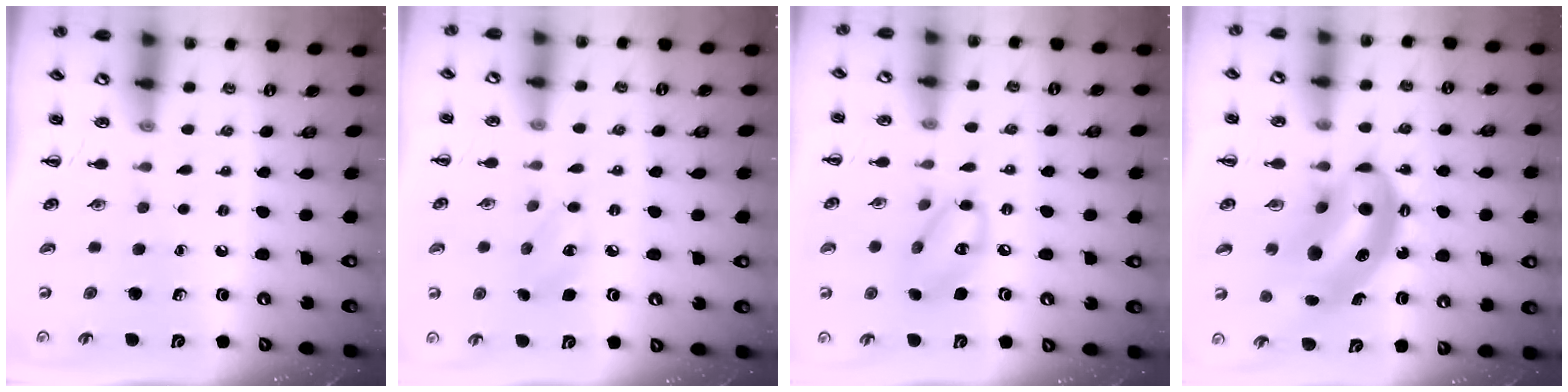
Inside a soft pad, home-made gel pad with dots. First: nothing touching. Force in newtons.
{"total": 6.9, "press": 6.6, "slide": 2.0}
{"total": 10.2, "press": 10.1, "slide": 1.5}
{"total": 13.2, "press": 12.8, "slide": 3.2}